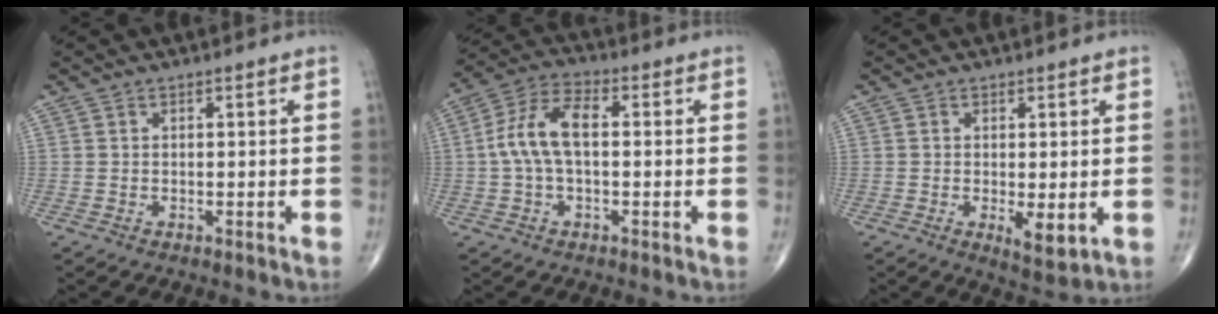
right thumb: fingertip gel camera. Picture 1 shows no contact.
{"total": 9.6, "force": [0.3, 4.9, 8.2], "torque": [-0.174, 0.032, 0.001]}
{"total": 4.4, "force": [-0.7, 1.6, 4.1], "torque": [-0.061, -0.015, -0.006]}